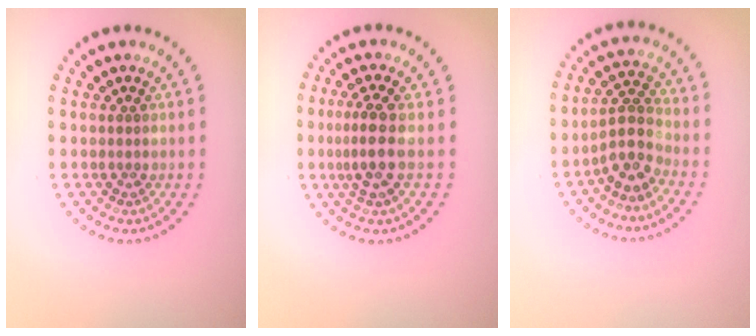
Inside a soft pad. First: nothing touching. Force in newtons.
{"total": 2.8, "press": 2.4, "slide": 1.4}
{"total": 3.0, "press": 2.3, "slide": 1.9}